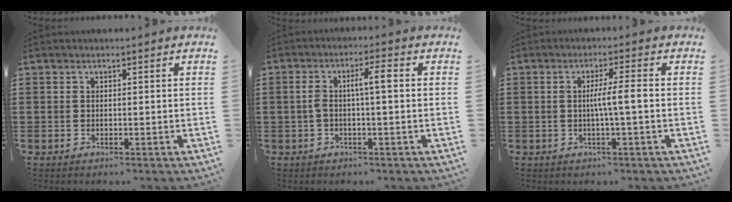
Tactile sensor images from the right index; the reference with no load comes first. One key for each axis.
{"total": 4.3, "fx": 0.1, "fy": 0.7, "fz": 4.2, "tx": -0.087, "ty": 0.004, "tz": -0.006}
{"total": 3.9, "fx": -0.3, "fy": -0.2, "fz": 3.9, "tx": -0.070, "ty": -0.005, "tz": -0.010}